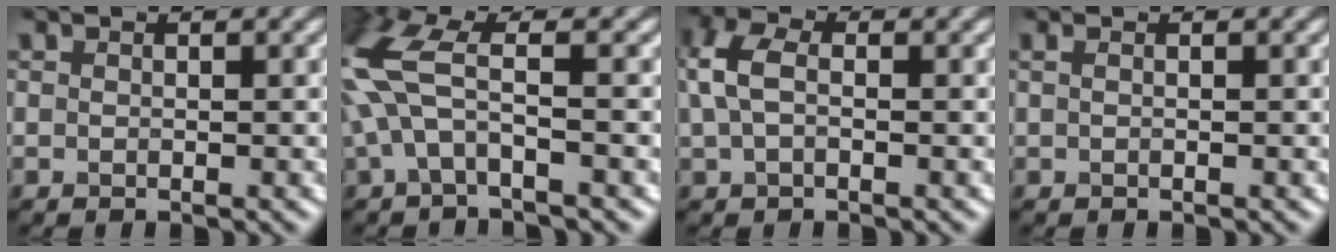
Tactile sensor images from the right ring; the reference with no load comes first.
{"total": 5.8, "force": [0.2, 1.9, 5.5], "torque": [-0.144, 0.008, -0.005]}
{"total": 3.8, "force": [0.6, 2.4, 2.9], "torque": [-0.078, 0.010, 0.005]}
{"total": 0.6, "force": [0.2, 0.2, 0.5], "torque": [-0.011, -0.002, 0.000]}